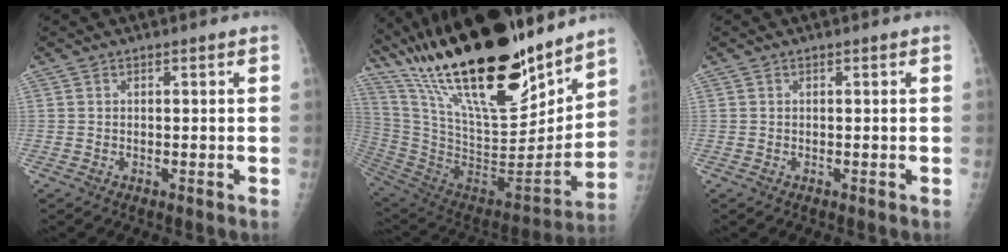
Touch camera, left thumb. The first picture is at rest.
{"total": 34.8, "force": [25.2, 10.6, 21.6], "torque": [-0.356, -0.090, 0.430]}
{"total": 0.0}